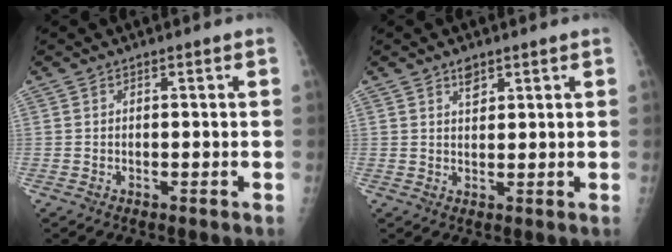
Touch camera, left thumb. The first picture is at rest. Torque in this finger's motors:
{"motor_torque": [0.68, 0.37, 0.31, 0.00, 0.07]}